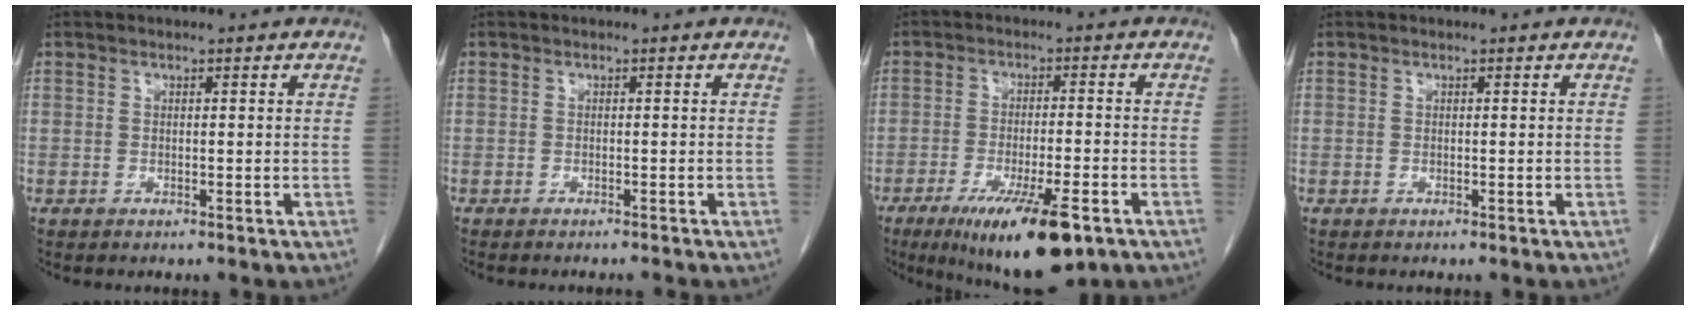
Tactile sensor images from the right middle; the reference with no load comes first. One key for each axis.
{"total": 2.6, "fx": -2.5, "fy": 0.0, "fz": 1.0, "tx": -0.014, "ty": -0.002, "tz": -0.032}
{"total": 13.2, "fx": -7.5, "fy": 2.1, "fz": 10.7, "tx": -0.159, "ty": -0.029, "tz": -0.114}
{"total": 0.0}